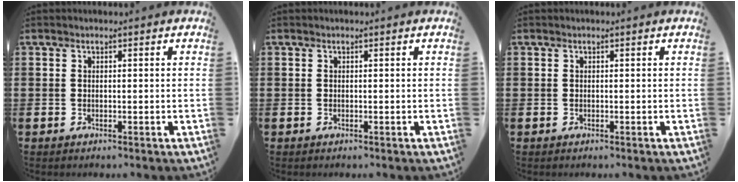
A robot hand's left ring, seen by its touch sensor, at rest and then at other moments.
{"total": 0.0}
{"total": 0.0}